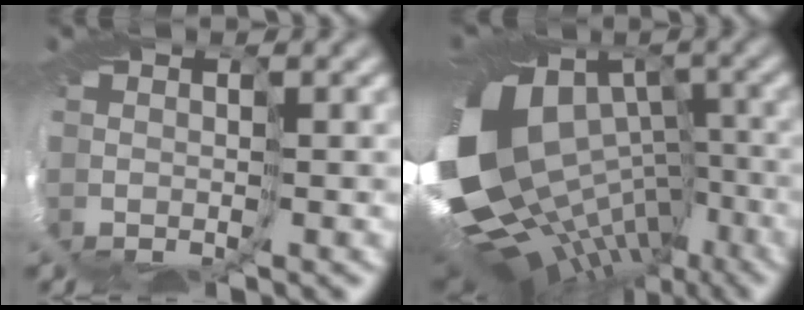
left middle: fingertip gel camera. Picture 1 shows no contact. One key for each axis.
{"total": 17.6, "fx": -5.2, "fy": 13.1, "fz": 10.6, "tx": -0.217, "ty": -0.019, "tz": -0.047}